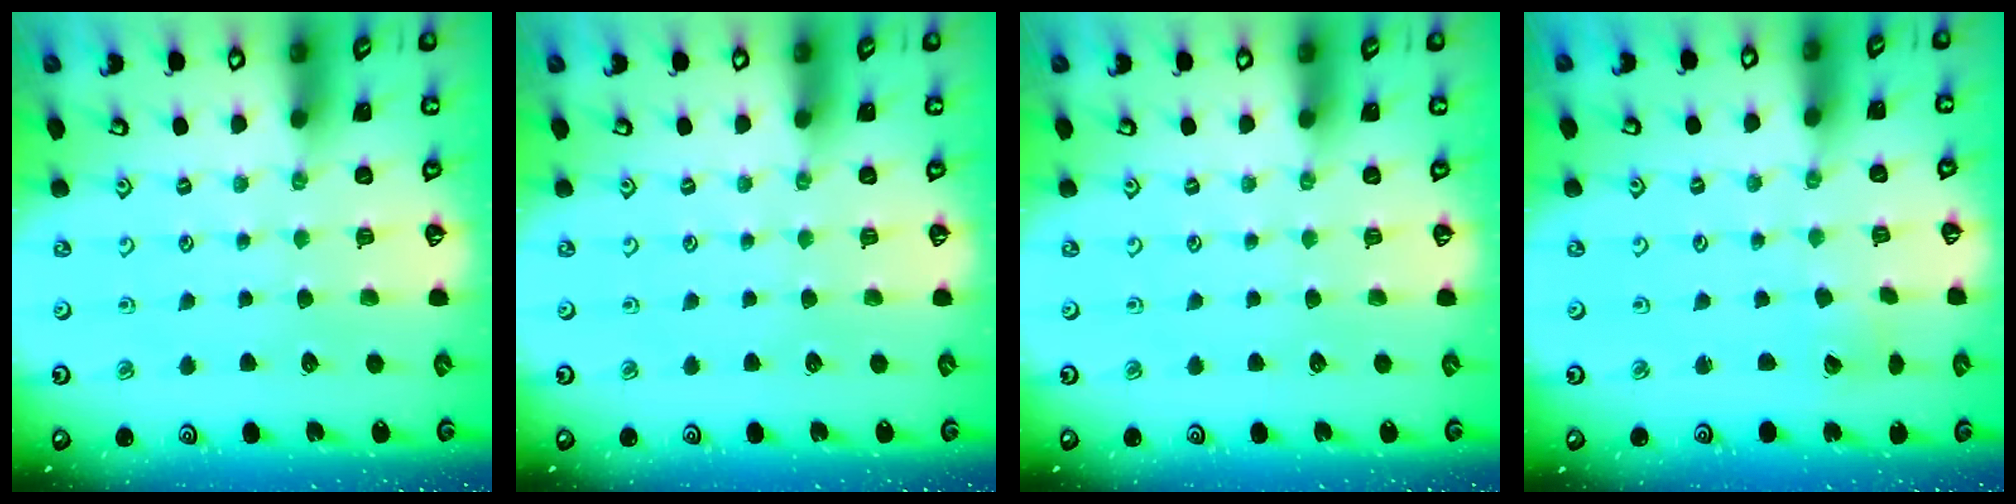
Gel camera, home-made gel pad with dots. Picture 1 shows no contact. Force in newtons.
{"total": 0.0}
{"total": 0.0}
{"total": 2.1, "press": 2.1, "slide": 0.3}